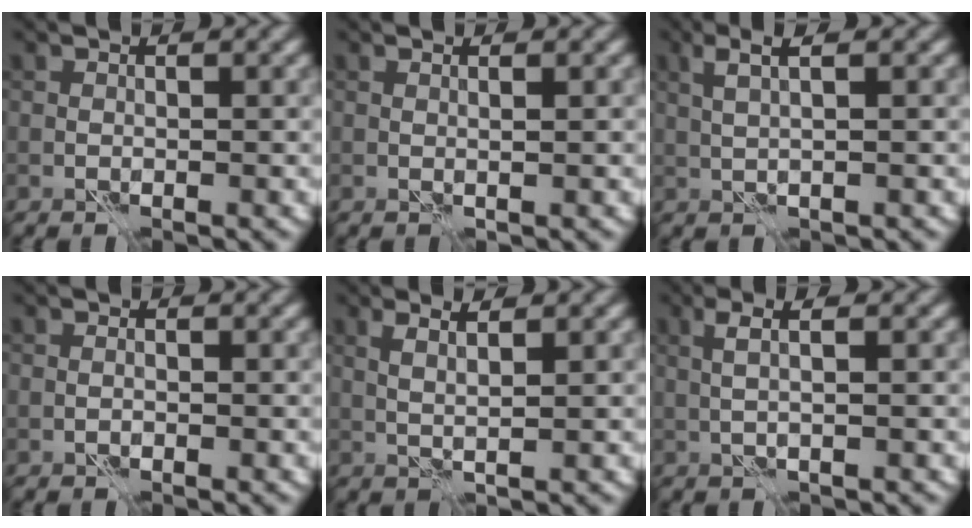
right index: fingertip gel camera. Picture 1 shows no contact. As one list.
[{"total": 0.8, "force": [0.3, 0.1, 0.7], "torque": [-0.012, 0.003, 0.000]}, {"total": 2.5, "force": [1.0, 0.3, 2.3], "torque": [-0.039, -0.001, 0.019]}, {"total": 0.6, "force": [-0.2, 0.4, 0.3], "torque": [-0.004, 0.001, -0.005]}, {"total": 2.2, "force": [1.1, 0.4, 1.9], "torque": [-0.032, 0.001, 0.017]}, {"total": 2.2, "force": [0.6, 0.3, 2.1], "torque": [-0.043, 0.008, 0.011]}]